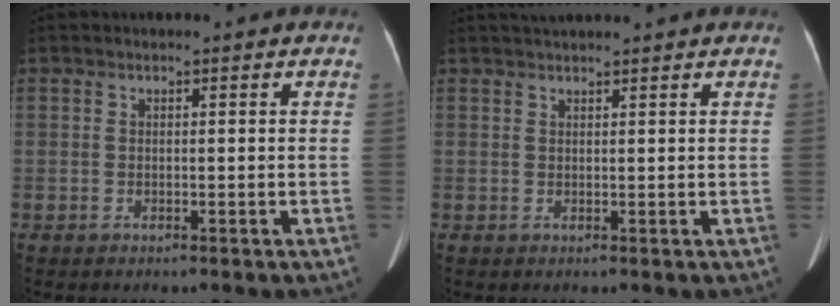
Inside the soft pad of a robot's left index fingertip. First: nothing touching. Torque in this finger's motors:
{"motor_torque": [0.02, -0.19, 0.01, 0.06]}